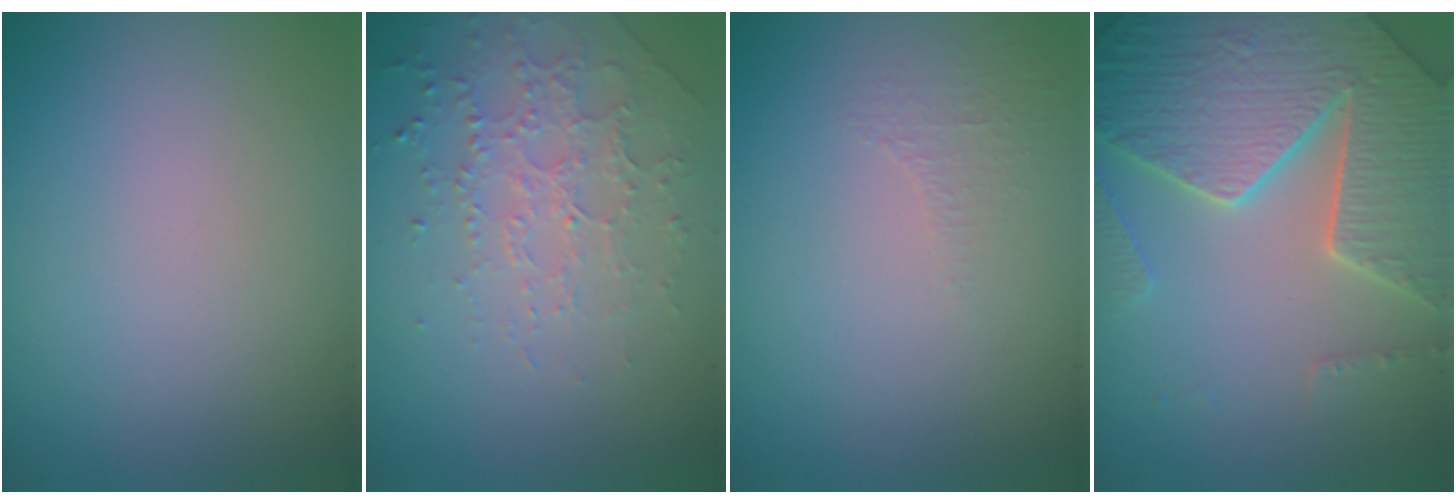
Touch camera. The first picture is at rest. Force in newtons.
{"total": 2.1, "press": 1.9, "slide": 0.9}
{"total": 0.8, "press": 0.4, "slide": 0.7}
{"total": 7.4, "press": 7.2, "slide": 2.0}